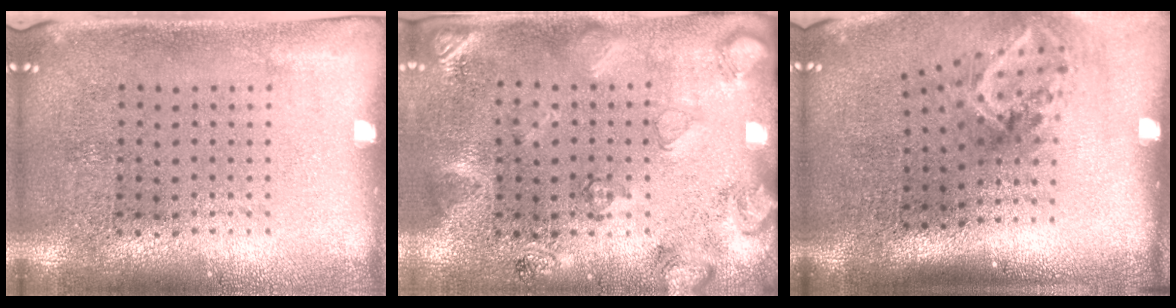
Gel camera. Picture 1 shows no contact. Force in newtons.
{"total": 2.6, "press": 1.7, "slide": 2.0}
{"total": 2.1, "press": 1.4, "slide": 1.5}